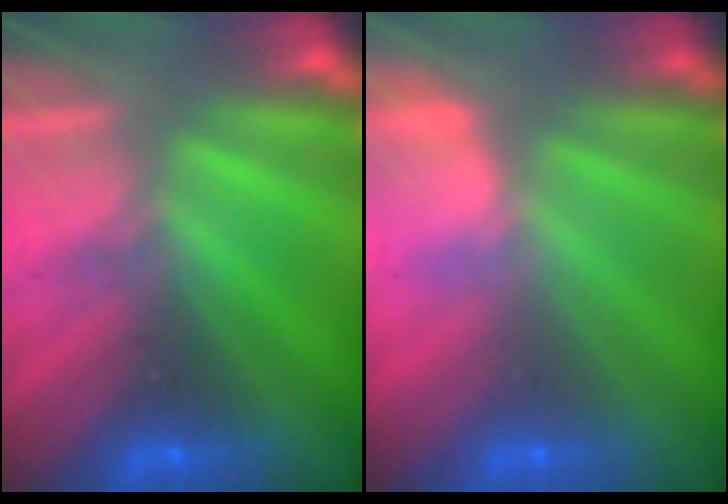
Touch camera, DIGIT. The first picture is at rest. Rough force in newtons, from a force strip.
{"total": 2.8}